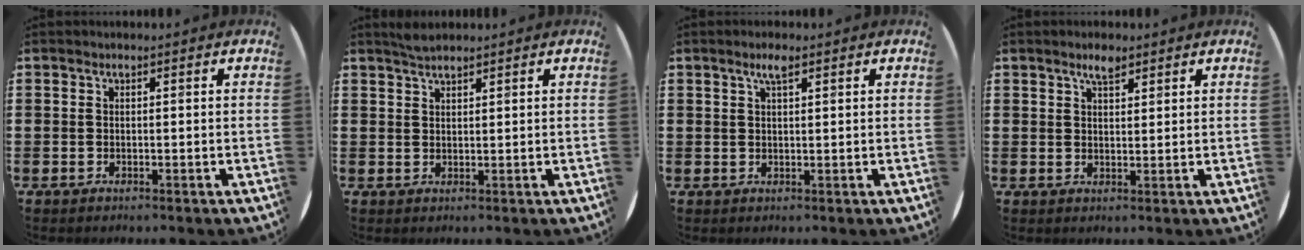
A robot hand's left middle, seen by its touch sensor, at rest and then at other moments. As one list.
[{"total": 1.9, "force": [1.8, 0.3, 0.6], "torque": [-0.014, 0.002, 0.033]}, {"total": 2.1, "force": [1.5, 0.4, 1.4], "torque": [-0.031, 0.004, 0.025]}, {"total": 2.7, "force": [2.2, 0.8, 1.4], "torque": [-0.030, 0.004, 0.040]}]